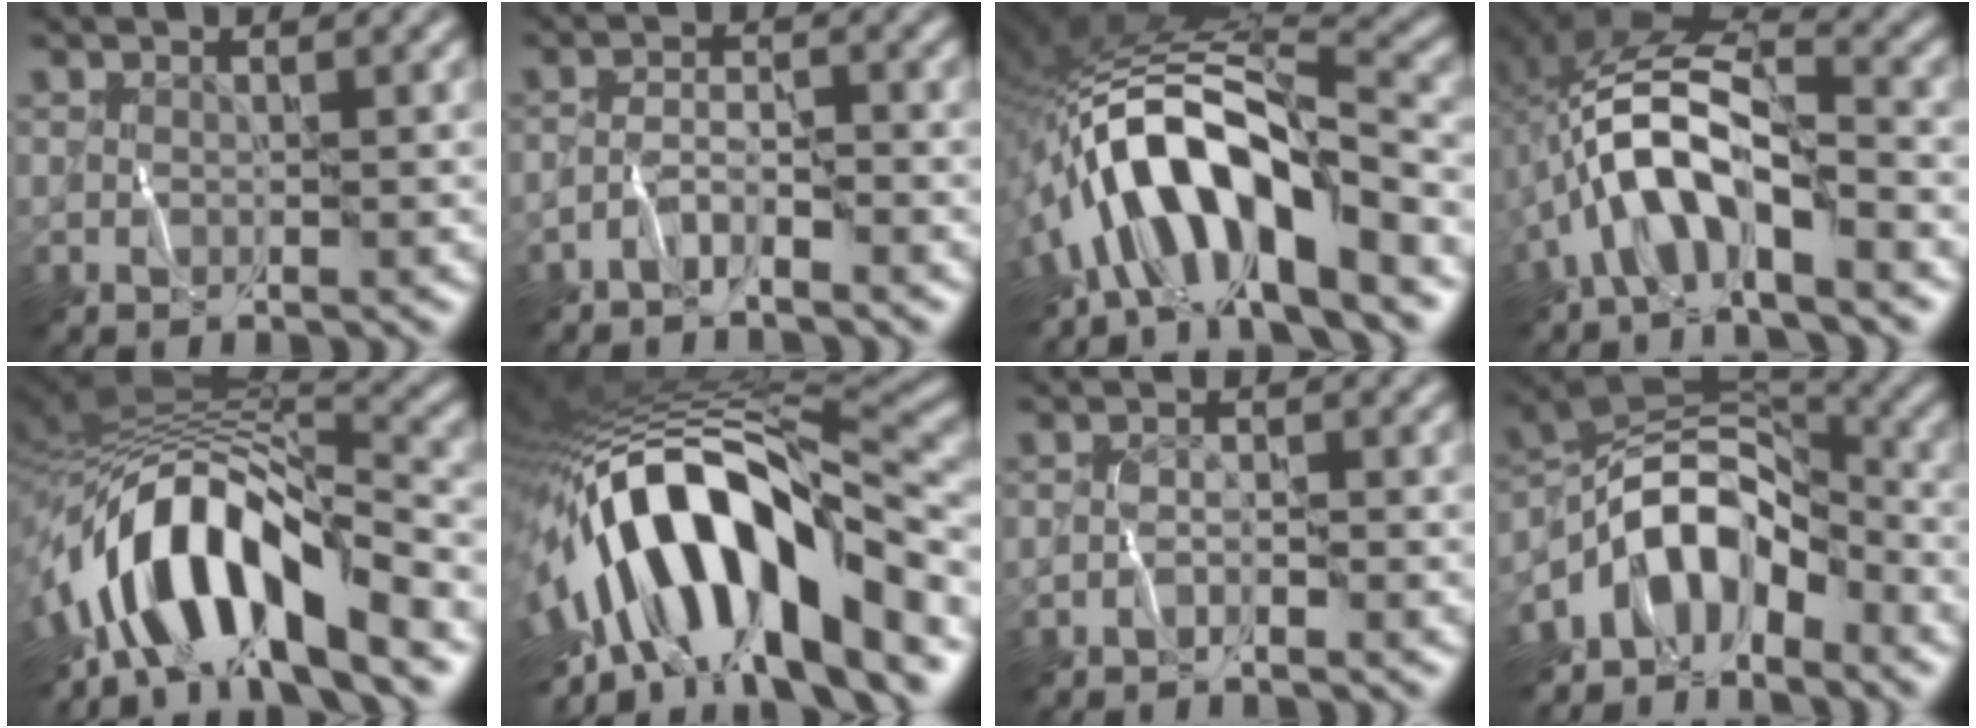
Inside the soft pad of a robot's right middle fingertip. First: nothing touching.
{"total": 1.8, "force": [-1.5, 0.2, 0.9], "torque": [-0.020, 0.007, -0.036]}
{"total": 10.8, "force": [-4.9, 3.7, 8.9], "torque": [-0.136, 0.018, -0.094]}
{"total": 7.9, "force": [-3.3, 2.8, 6.6], "torque": [-0.128, 0.018, -0.069]}
{"total": 10.3, "force": [-5.6, 4.0, 7.7], "torque": [-0.115, 0.014, -0.105]}
{"total": 15.5, "force": [-3.7, 6.1, 13.7], "torque": [-0.211, 0.031, -0.068]}
{"total": 0.7, "force": [-0.6, 0.1, 0.4], "torque": [-0.008, 0.004, -0.014]}
{"total": 7.6, "force": [-4.6, 4.3, 4.4], "torque": [-0.051, 0.010, -0.100]}